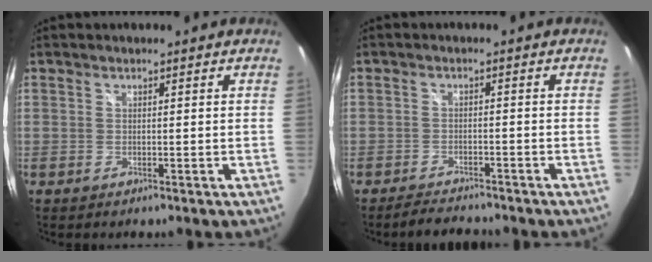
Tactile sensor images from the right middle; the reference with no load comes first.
{"total": 3.9, "force": [-3.7, 0.7, 0.8], "torque": [-0.032, 0.005, -0.060]}